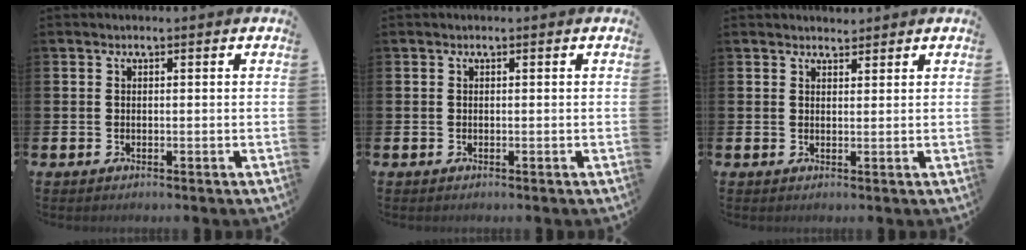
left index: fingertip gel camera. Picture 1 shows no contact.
{"total": 0.0}
{"total": 2.3, "force": [2.2, 0.7, -0.1], "torque": [0.008, -0.009, 0.038]}